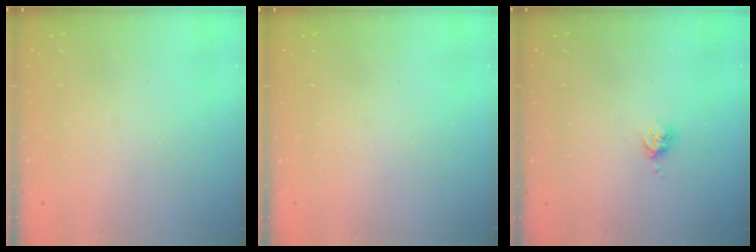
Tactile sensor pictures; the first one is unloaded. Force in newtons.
{"total": 0.0}
{"total": 3.4, "press": 3.3, "slide": 0.5}